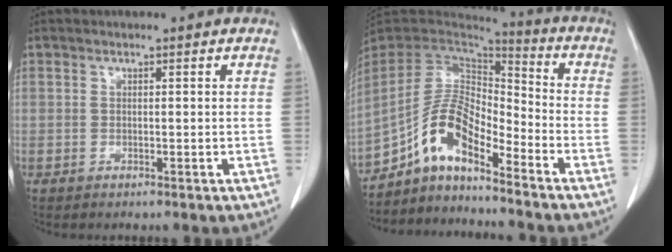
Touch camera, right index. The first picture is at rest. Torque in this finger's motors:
{"motor_torque": [1.34, -0.80, 0.50, 0.15]}